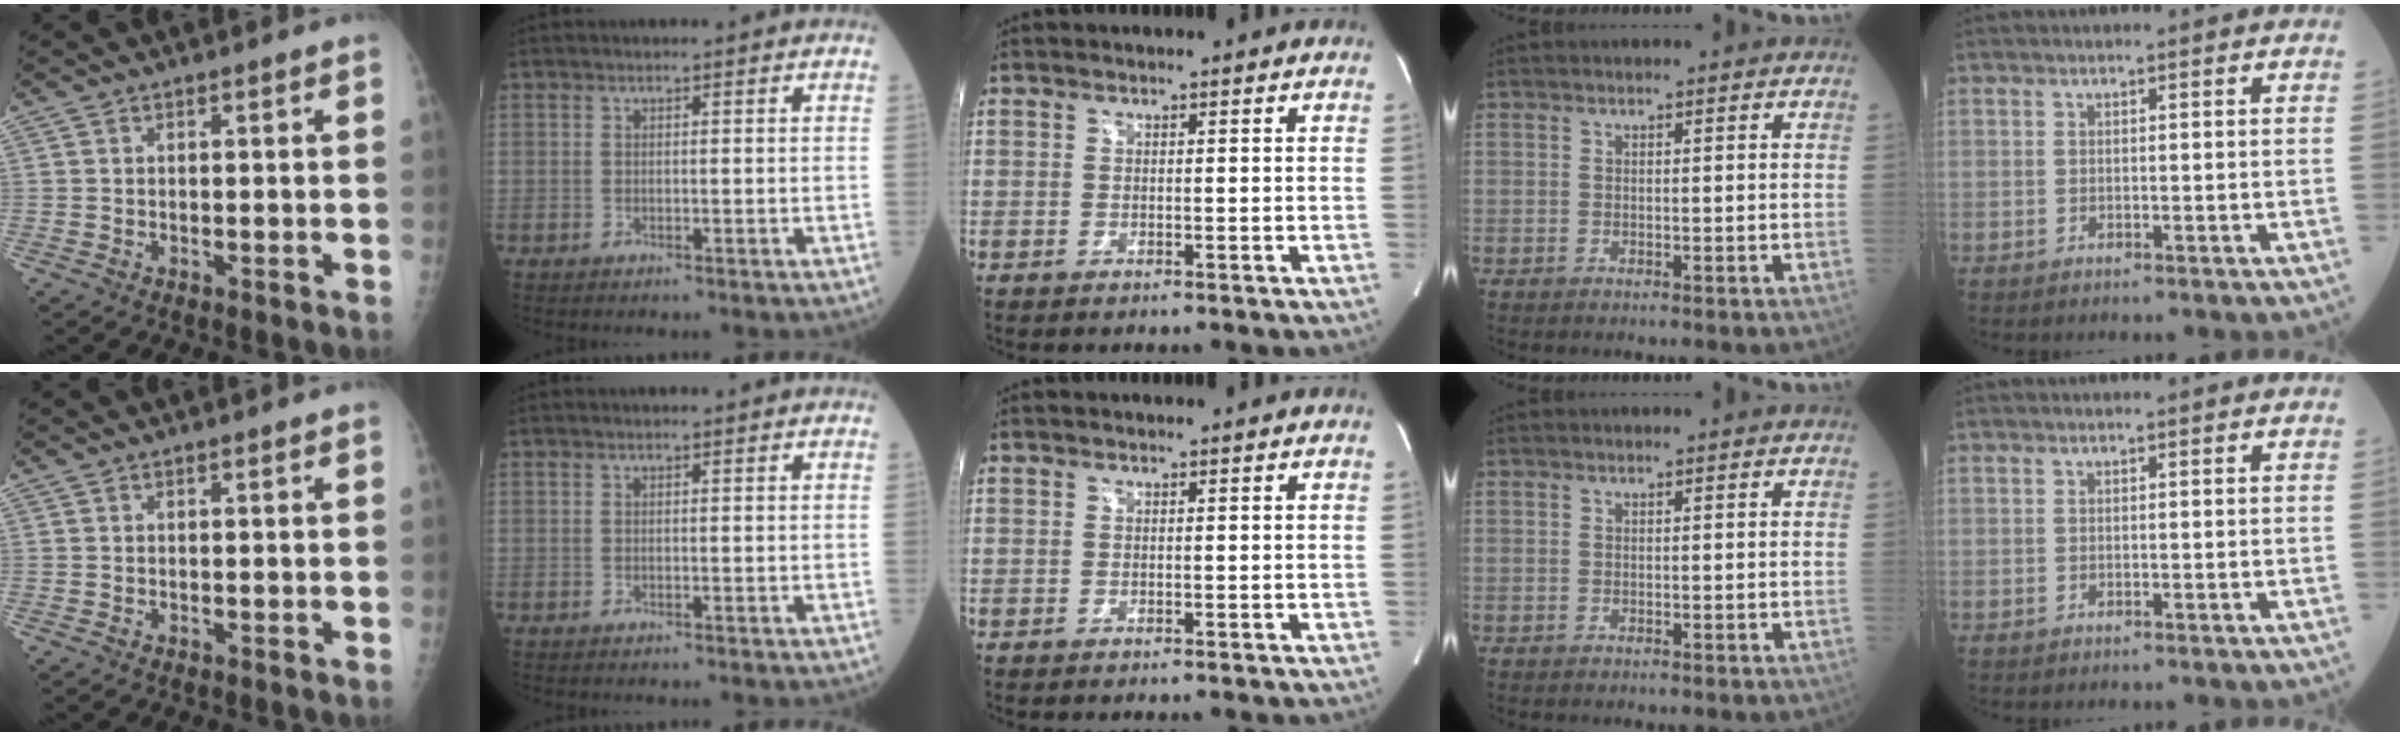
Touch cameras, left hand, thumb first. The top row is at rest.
{}